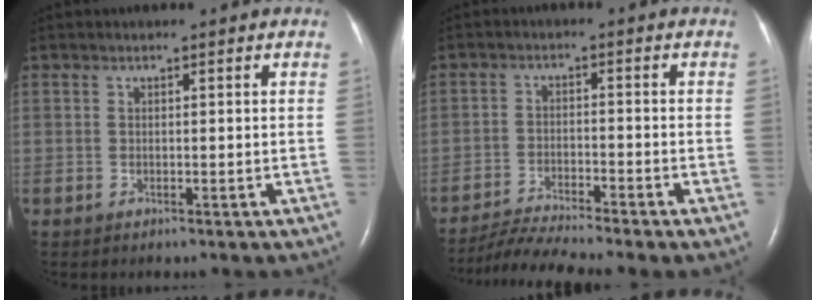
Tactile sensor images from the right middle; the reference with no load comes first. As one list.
[{"total": 6.8, "force": [-6.2, -1.7, 2.3], "torque": [-0.043, -0.022, -0.111]}]